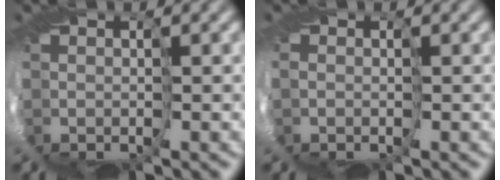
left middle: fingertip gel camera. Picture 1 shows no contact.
{"total": 0.5, "force": [-0.3, 0.4, 0.0], "torque": [0.002, -0.005, -0.007]}